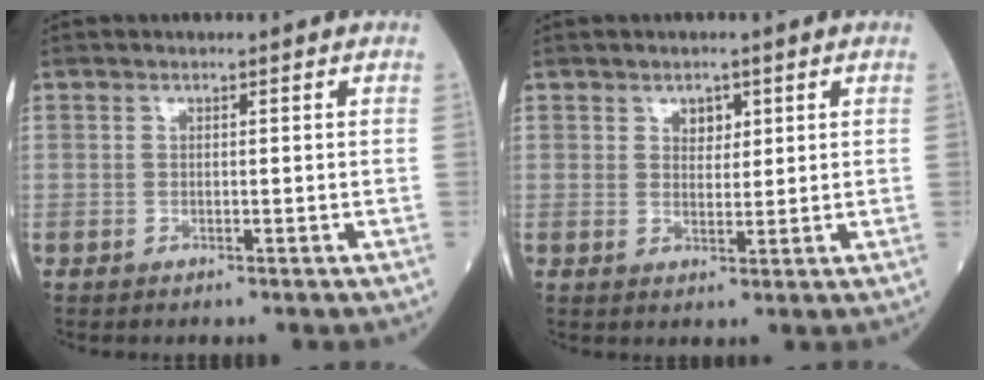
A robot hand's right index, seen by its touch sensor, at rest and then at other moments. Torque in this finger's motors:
{"motor_torque": [0.03, 0.05, 0.00, 0.02]}